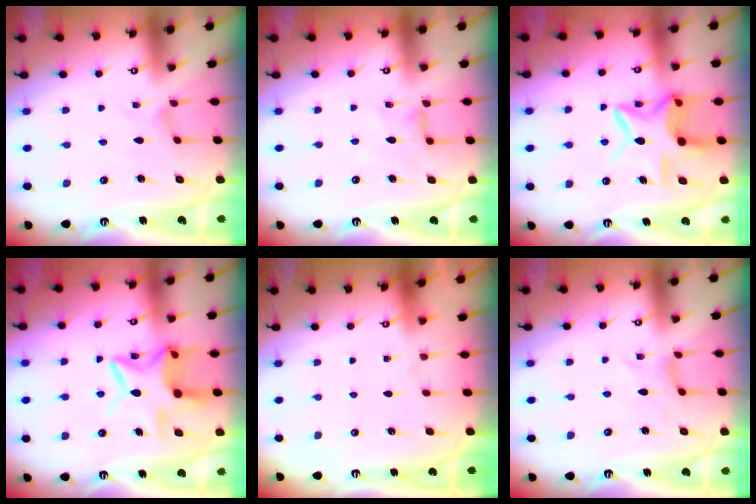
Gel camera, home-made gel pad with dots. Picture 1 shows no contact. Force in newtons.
{"total": 1.7, "press": 1.7, "slide": 0.4}
{"total": 11.5, "press": 11.4, "slide": 1.0}
{"total": 11.5, "press": 11.4, "slide": 1.0}
{"total": 0.0}
{"total": 0.6, "press": 0.5, "slide": 0.3}